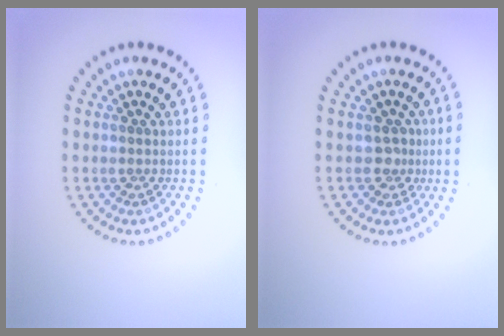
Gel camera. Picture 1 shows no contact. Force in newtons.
{"total": 1.6, "press": 1.3, "slide": 0.9}